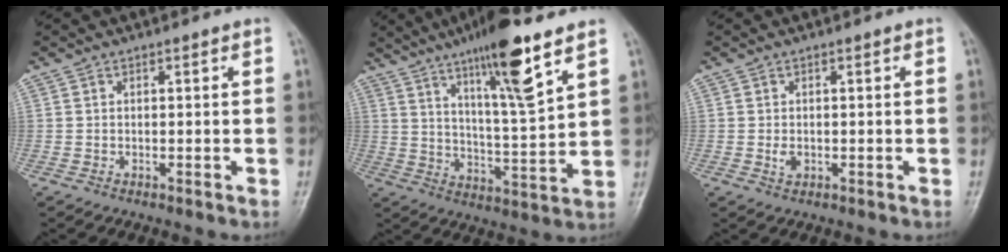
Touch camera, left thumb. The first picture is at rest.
{"total": 15.2, "force": [9.2, 1.9, 11.9], "torque": [-0.196, -0.051, 0.158]}
{"total": 1.5, "force": [-0.2, 1.1, 1.0], "torque": [-0.018, -0.002, -0.002]}